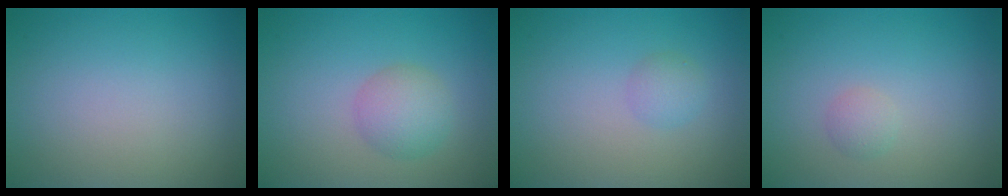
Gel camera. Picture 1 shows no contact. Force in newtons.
{"total": 3.0, "press": 3.0, "slide": 0.2}
{"total": 1.3, "press": 1.3, "slide": 0.1}
{"total": 1.0, "press": 1.0, "slide": 0.0}